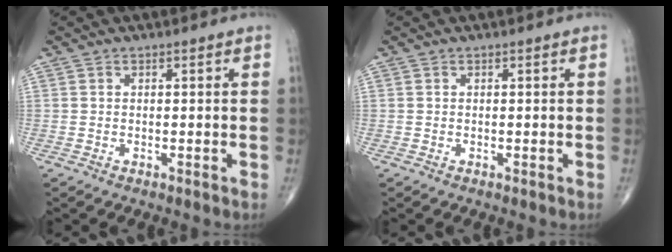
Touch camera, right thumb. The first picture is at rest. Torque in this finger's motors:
{"motor_torque": [0.00, 0.00, 0.02, 0.02, 0.00]}